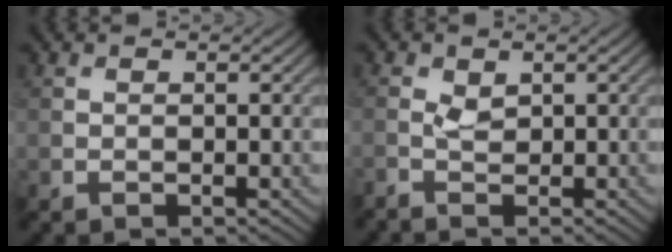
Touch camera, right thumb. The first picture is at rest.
{"total": 1.2, "force": [-0.4, 0.6, 1.0], "torque": [-0.029, 0.003, -0.014]}